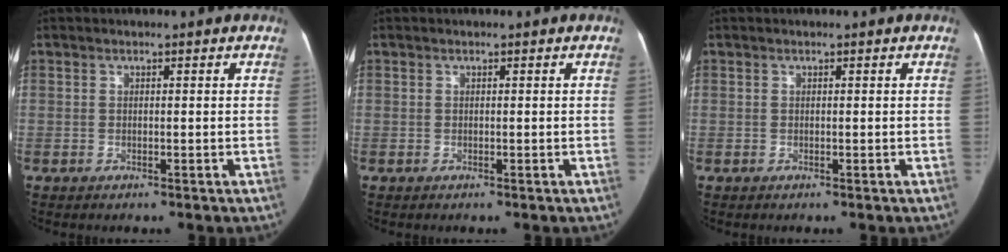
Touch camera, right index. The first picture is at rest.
{"total": 0.0}
{"total": 0.0}